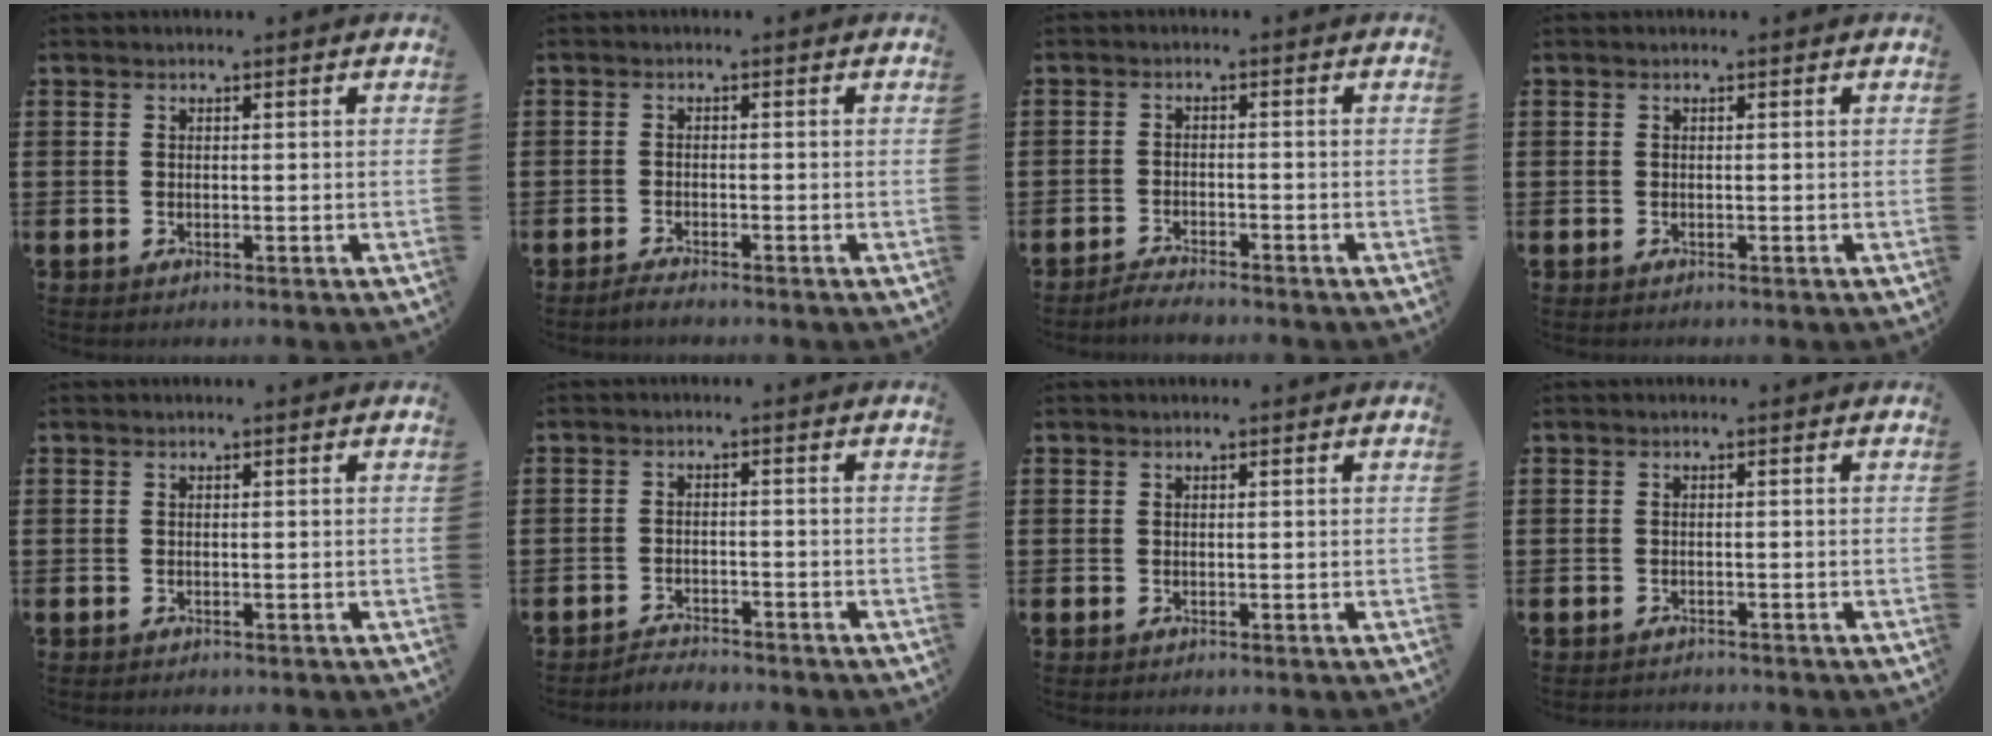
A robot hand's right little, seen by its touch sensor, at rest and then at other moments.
{"total": 1.1, "force": [-1.0, 0.0, 0.5], "torque": [-0.010, -0.002, -0.020]}
{"total": 1.9, "force": [-1.9, -0.1, 0.2], "torque": [-0.006, 0.003, -0.038]}
{"total": 0.0}
{"total": 0.0}
{"total": 2.1, "force": [-2.1, 0.0, -0.2], "torque": [-0.003, 0.004, -0.047]}
{"total": 0.0}
{"total": 0.7, "force": [-0.7, 0.0, -0.1], "torque": [-0.001, -0.001, -0.015]}